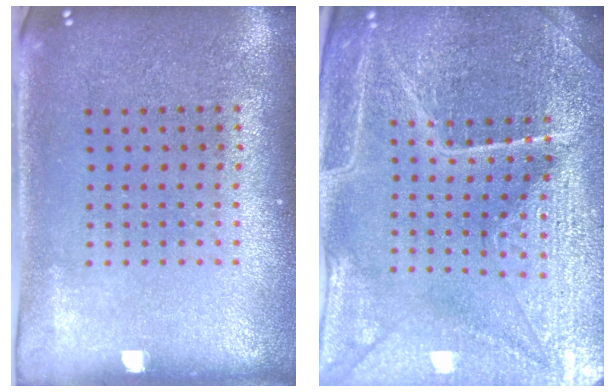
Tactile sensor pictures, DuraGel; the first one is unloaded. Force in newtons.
{"total": 5.2, "press": 4.9, "slide": 1.9}